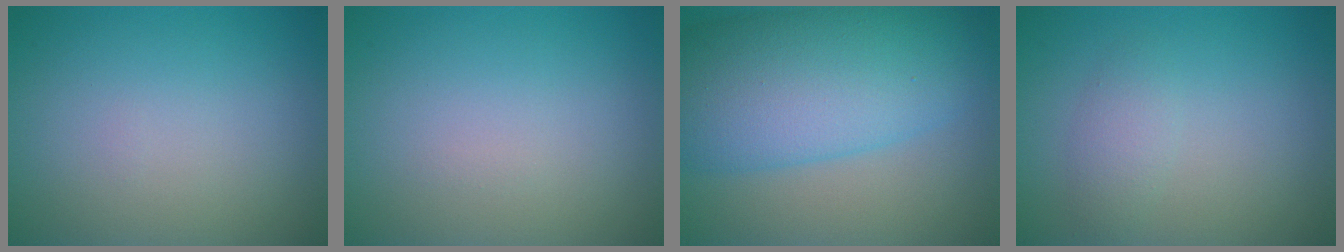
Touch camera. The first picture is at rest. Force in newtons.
{"total": 0.0}
{"total": 10.9, "press": 10.9, "slide": 0.2}
{"total": 1.6, "press": 1.6, "slide": 0.0}